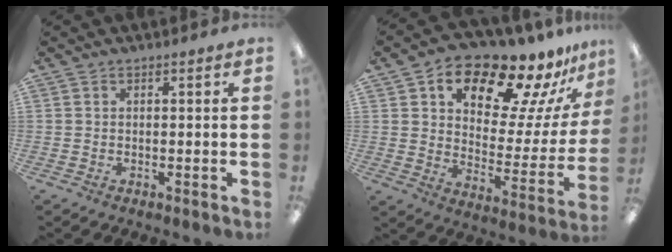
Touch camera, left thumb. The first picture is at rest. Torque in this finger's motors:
{"motor_torque": [1.52, 1.56, 1.38, -1.39, 0.09]}